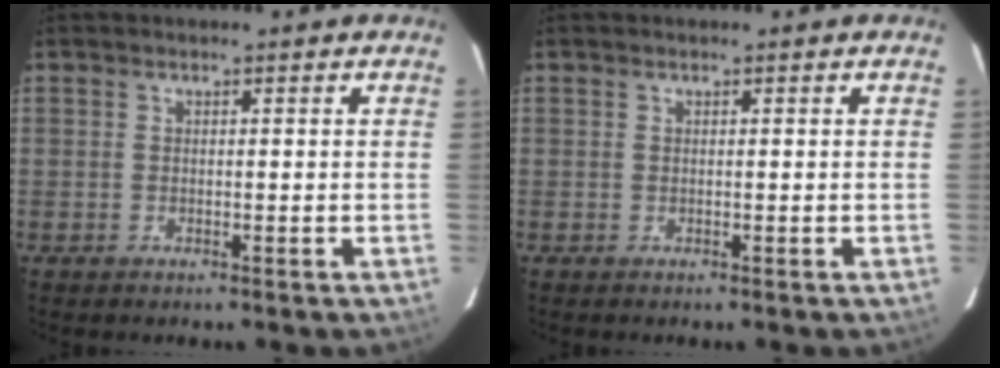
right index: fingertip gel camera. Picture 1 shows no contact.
{"total": 0.0}